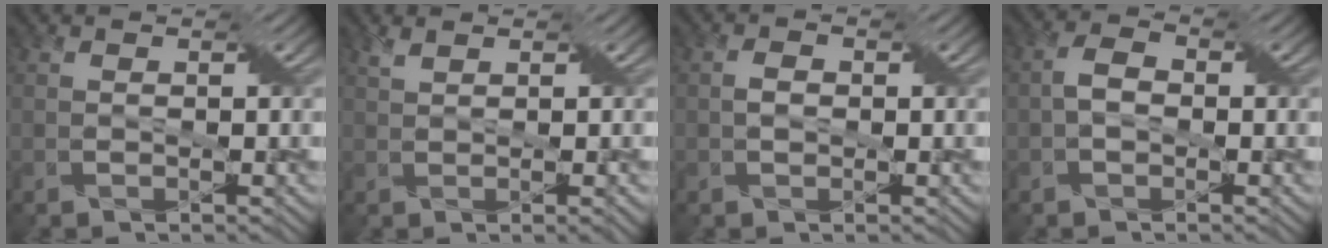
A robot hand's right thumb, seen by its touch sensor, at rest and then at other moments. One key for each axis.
{"total": 2.3, "fx": 1.0, "fy": 0.5, "fz": 2.0, "tx": -0.039, "ty": 0.007, "tz": 0.022}
{"total": 1.5, "fx": -0.1, "fy": 1.1, "fz": 1.0, "tx": -0.023, "ty": 0.001, "tz": -0.003}
{"total": 2.6, "fx": -0.5, "fy": 1.8, "fz": 1.8, "tx": -0.042, "ty": 0.007, "tz": -0.015}